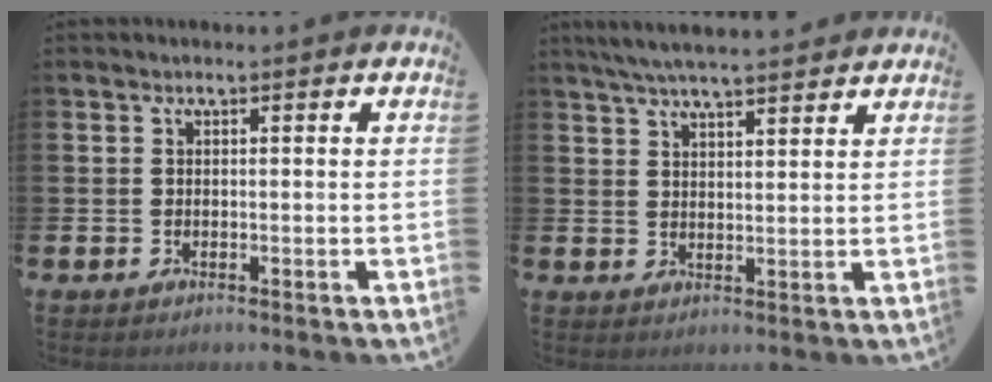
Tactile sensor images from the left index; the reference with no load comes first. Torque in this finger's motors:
{"motor_torque": [0.94, -0.93, 0.71, 0.21]}